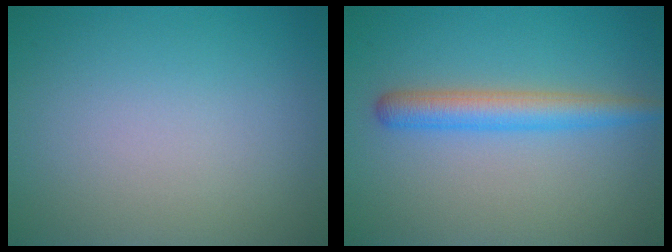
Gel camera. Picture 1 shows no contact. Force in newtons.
{"total": 3.5, "press": 3.5, "slide": 0.1}